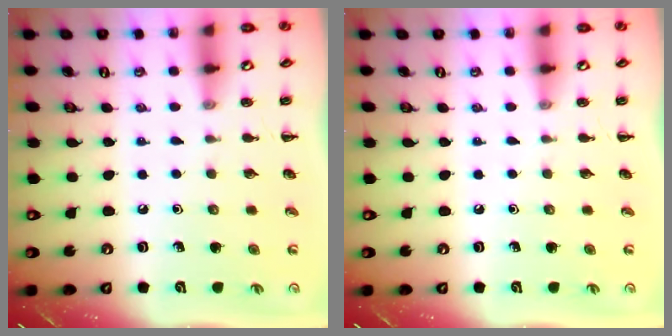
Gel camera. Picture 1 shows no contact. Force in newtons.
{"total": 0.0}